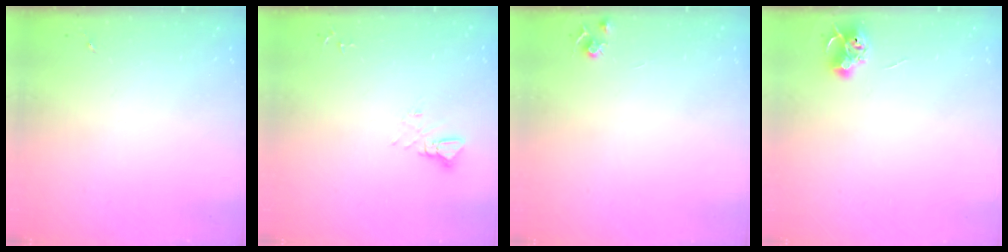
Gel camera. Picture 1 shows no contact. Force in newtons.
{"total": 3.8, "press": 3.8, "slide": 0.3}
{"total": 5.2, "press": 5.2, "slide": 0.7}
{"total": 6.5, "press": 6.5, "slide": 0.8}